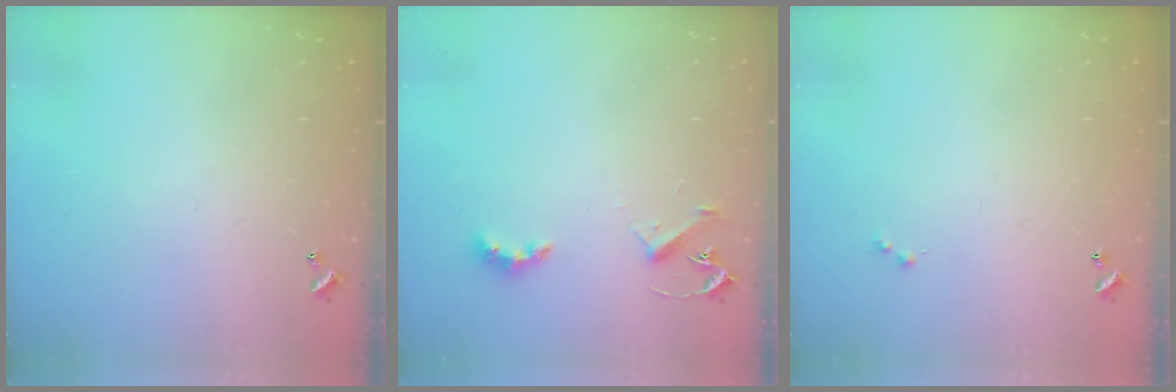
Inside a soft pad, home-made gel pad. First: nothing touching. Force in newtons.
{"total": 3.7, "press": 3.6, "slide": 0.7}
{"total": 0.0}